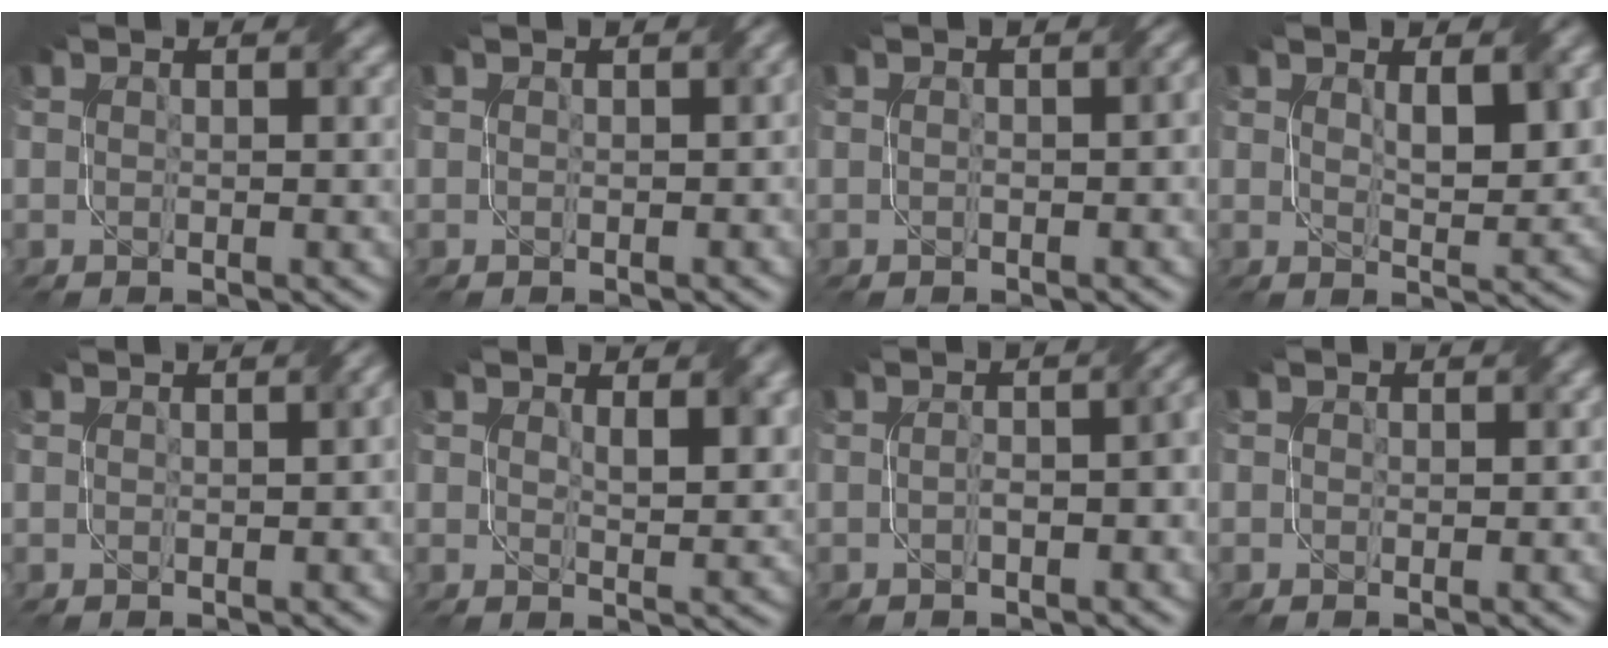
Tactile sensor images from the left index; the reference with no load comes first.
{"total": 0.8, "force": [0.1, 0.4, 0.7], "torque": [-0.007, 0.002, 0.004]}
{"total": 1.5, "force": [-0.2, 0.6, 1.4], "torque": [-0.019, 0.000, 0.000]}
{"total": 3.0, "force": [1.1, 1.2, 2.6], "torque": [-0.045, -0.006, 0.023]}
{"total": 1.3, "force": [0.2, 0.4, 1.2], "torque": [-0.014, 0.000, 0.005]}
{"total": 2.9, "force": [1.5, 1.2, 2.1], "torque": [-0.035, -0.005, 0.029]}
{"total": 3.6, "force": [-0.7, 1.4, 3.2], "torque": [-0.031, 0.010, -0.012]}
{"total": 0.9, "force": [0.2, 0.9, 0.3], "torque": [0.000, -0.002, -0.003]}